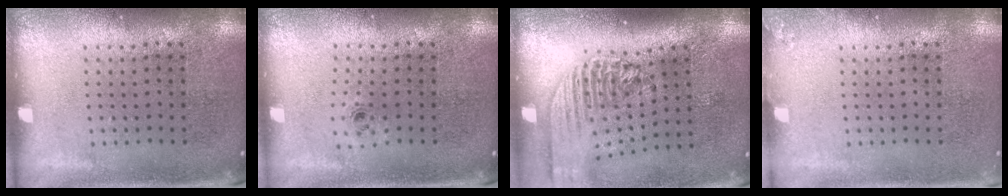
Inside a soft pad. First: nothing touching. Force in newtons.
{"total": 0.7, "press": 0.3, "slide": 0.6}
{"total": 2.2, "press": 1.7, "slide": 1.4}
{"total": 0.6, "press": 0.6, "slide": 0.0}